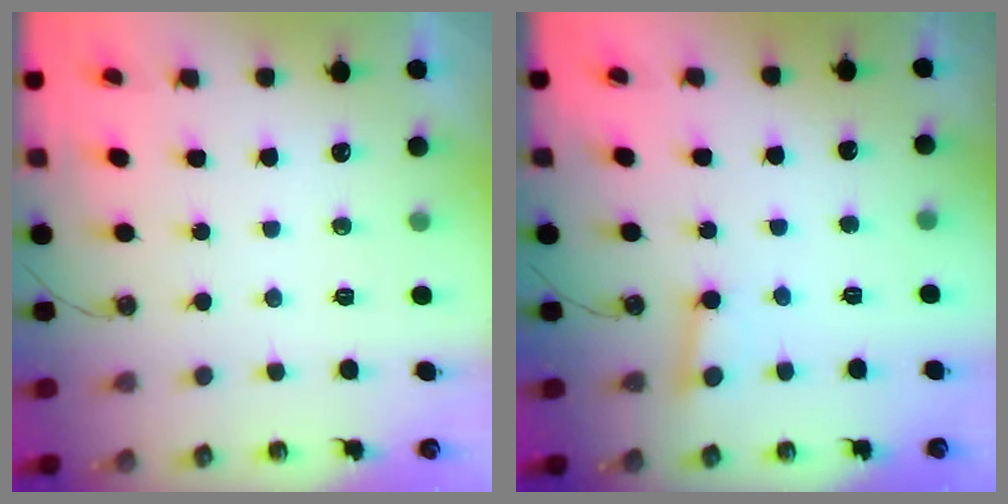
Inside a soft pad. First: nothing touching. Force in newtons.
{"total": 2.4, "press": 2.3, "slide": 0.6}